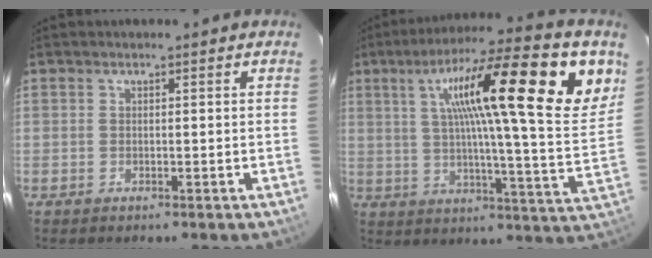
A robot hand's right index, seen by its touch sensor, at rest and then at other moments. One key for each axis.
{"total": 27.1, "fx": 11.9, "fy": 4.3, "fz": 24.0, "tx": -0.362, "ty": 0.031, "tz": 0.180}